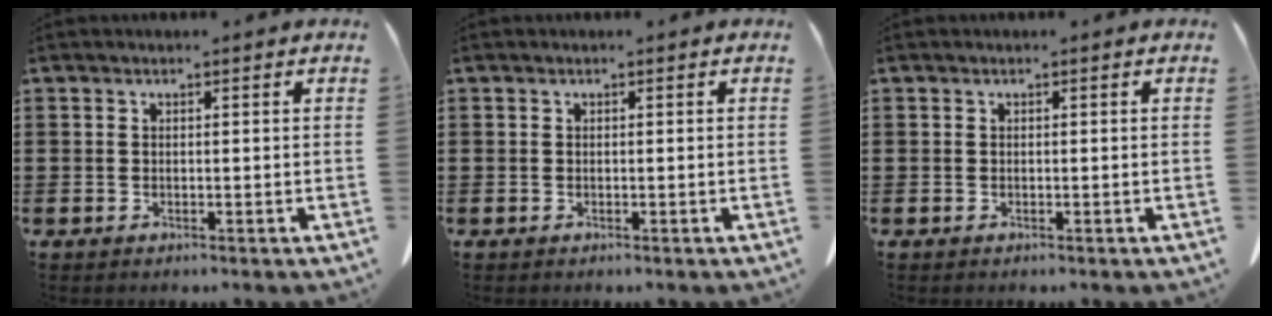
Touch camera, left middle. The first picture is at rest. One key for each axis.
{"total": 0.0}
{"total": 0.0}